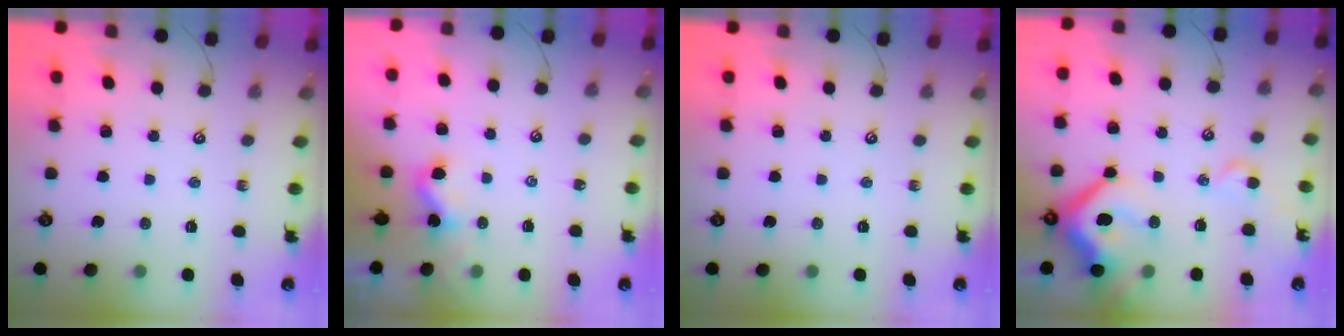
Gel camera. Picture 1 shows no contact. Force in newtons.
{"total": 2.1, "press": 2.1, "slide": 0.3}
{"total": 0.0}
{"total": 16.4, "press": 16.2, "slide": 2.5}